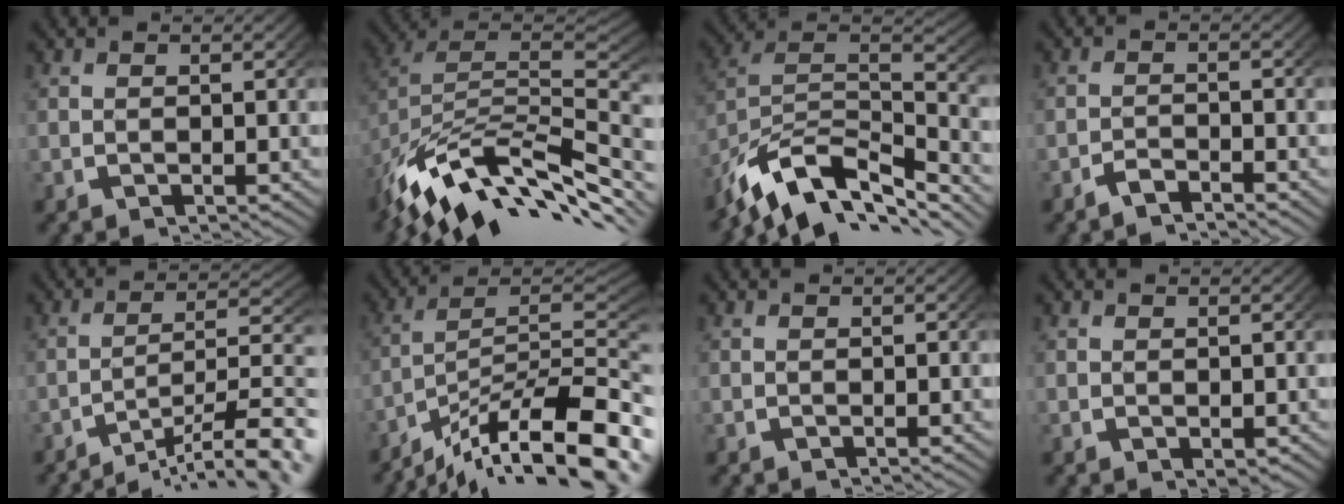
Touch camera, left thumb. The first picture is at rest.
{"total": 15.9, "force": [-6.1, 9.8, 11.0], "torque": [-0.188, -0.029, -0.081]}
{"total": 13.5, "force": [-4.9, 8.3, 9.5], "torque": [-0.190, -0.032, -0.066]}
{"total": 1.7, "force": [-1.7, 0.3, 0.4], "torque": [-0.007, 0.000, -0.036]}
{"total": 9.1, "force": [-4.4, 4.3, 6.7], "torque": [-0.103, -0.023, -0.056]}
{"total": 14.6, "force": [-5.2, 8.8, 10.4], "torque": [-0.169, -0.036, -0.068]}
{"total": 0.0}
{"total": 0.8, "force": [0.3, 0.5, 0.5], "torque": [-0.005, -0.005, 0.011]}